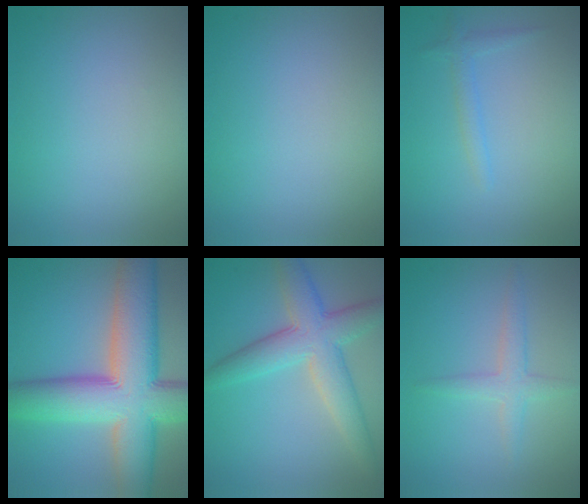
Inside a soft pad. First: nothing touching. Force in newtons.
{"total": 0.0}
{"total": 1.3, "press": 1.3, "slide": 0.1}
{"total": 13.7, "press": 13.7, "slide": 0.8}
{"total": 6.2, "press": 6.1, "slide": 0.4}
{"total": 2.2, "press": 2.2, "slide": 0.1}